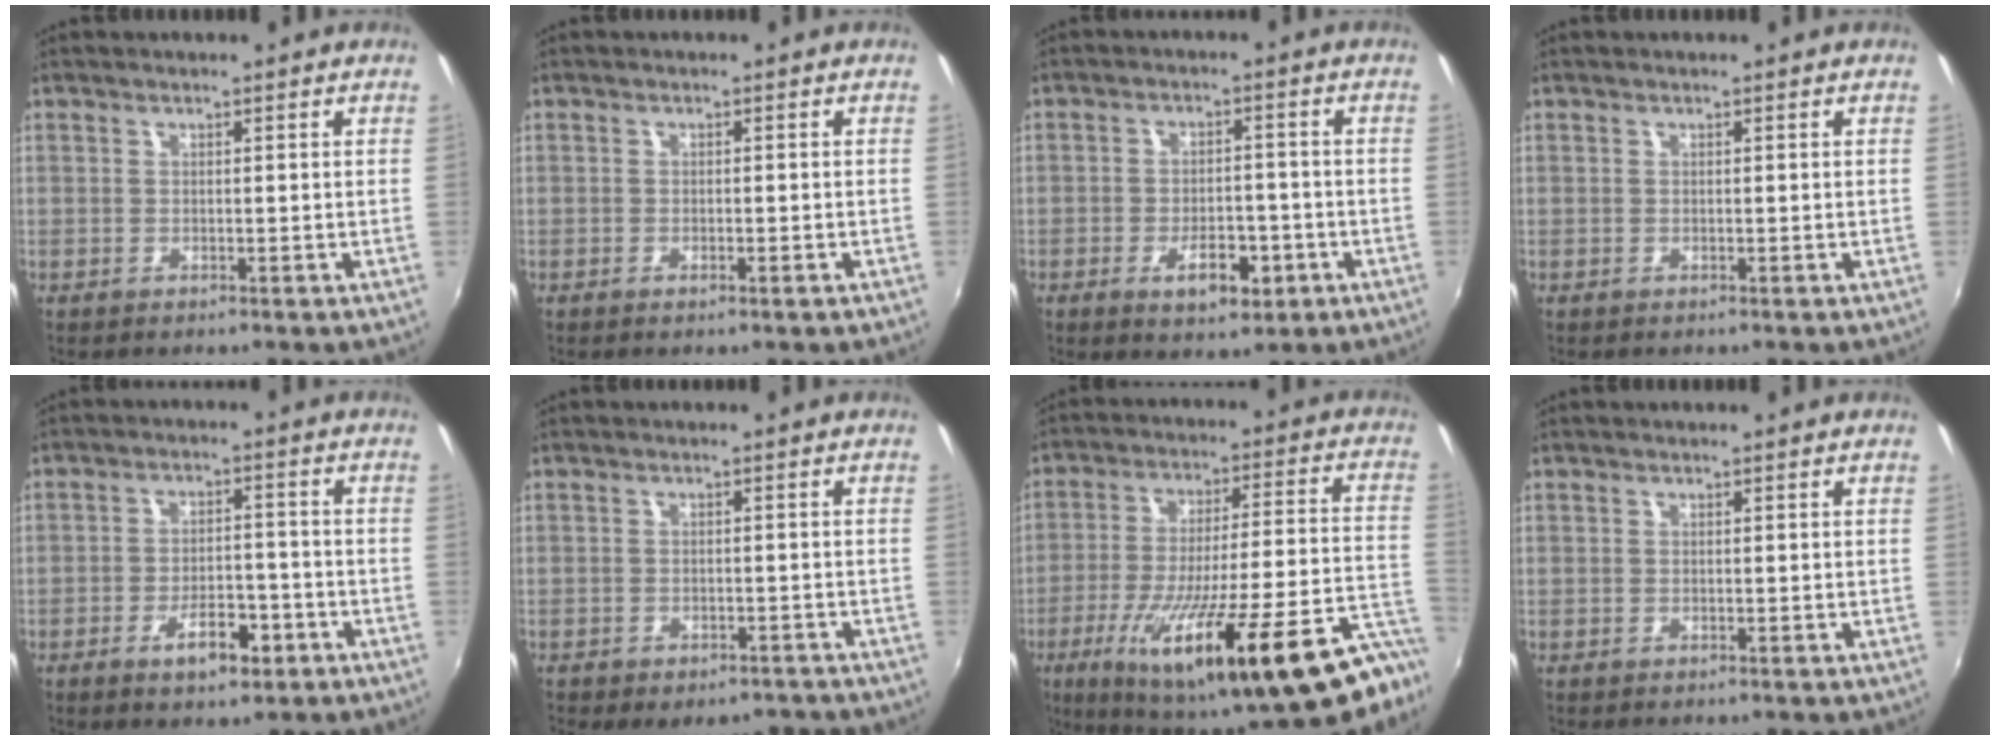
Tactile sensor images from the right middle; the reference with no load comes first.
{"total": 1.5, "force": [-1.0, 0.5, 1.1], "torque": [-0.018, -0.002, -0.015]}
{"total": 7.0, "force": [-3.2, 3.6, 5.0], "torque": [-0.096, -0.001, -0.042]}
{"total": 0.0}
{"total": 6.7, "force": [-3.7, 3.1, 4.7], "torque": [-0.089, 0.004, -0.051]}
{"total": 9.1, "force": [-7.1, 4.1, 4.0], "torque": [-0.081, -0.021, -0.085]}
{"total": 31.6, "force": [-19.4, 4.2, 24.6], "torque": [-0.370, -0.086, -0.282]}
{"total": 0.0}